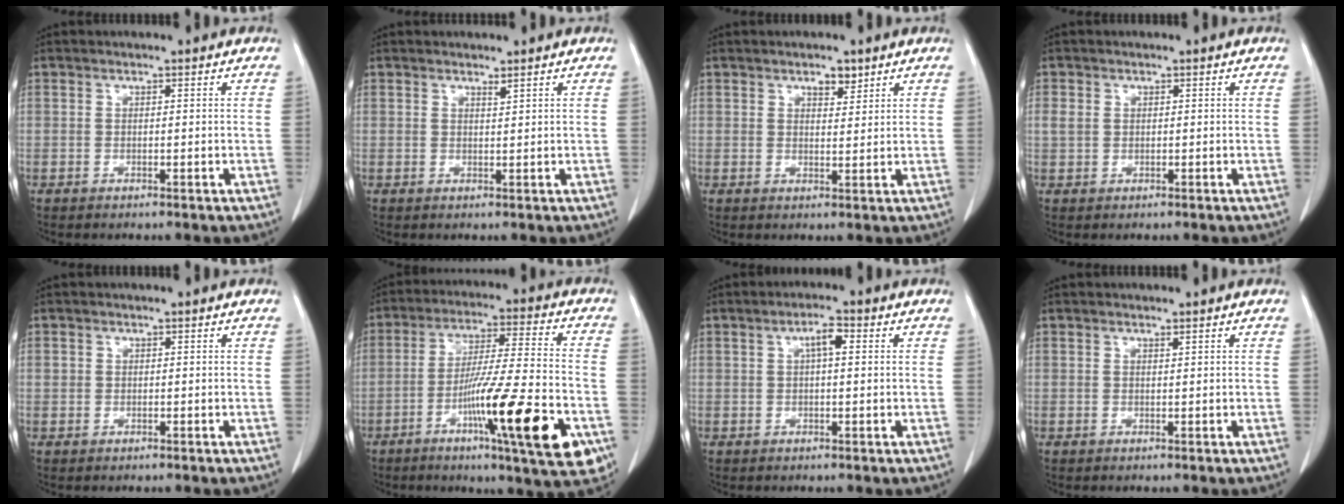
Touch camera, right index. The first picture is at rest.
{"total": 0.7, "force": [0.6, -0.1, 0.2], "torque": [-0.012, -0.009, 0.013]}
{"total": 2.5, "force": [1.8, 1.1, 1.4], "torque": [-0.021, -0.003, 0.030]}
{"total": 1.7, "force": [0.5, 1.4, 0.9], "torque": [-0.021, 0.011, 0.014]}
{"total": 1.2, "force": [0.2, 1.1, 0.3], "torque": [0.002, 0.009, 0.007]}
{"total": 19.9, "force": [-7.6, 0.6, 18.4], "torque": [-0.264, -0.022, -0.119]}
{"total": 3.0, "force": [0.8, 0.7, 2.8], "torque": [-0.049, 0.008, 0.012]}
{"total": 0.0}